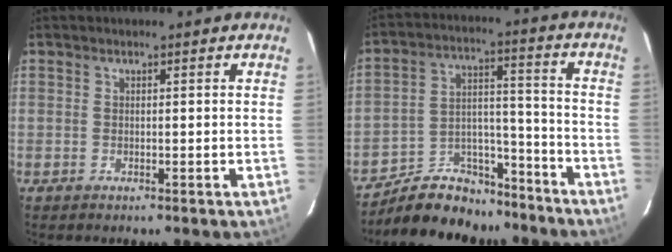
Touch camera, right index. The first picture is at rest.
{"total": 15.1, "force": [-12.6, 7.0, 4.2], "torque": [-0.087, 0.049, -0.190]}